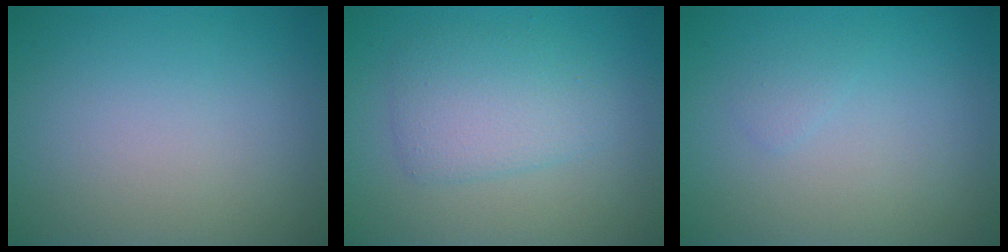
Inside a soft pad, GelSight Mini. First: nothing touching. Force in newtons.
{"total": 3.6, "press": 3.6, "slide": 0.0}
{"total": 0.7, "press": 0.7, "slide": 0.1}